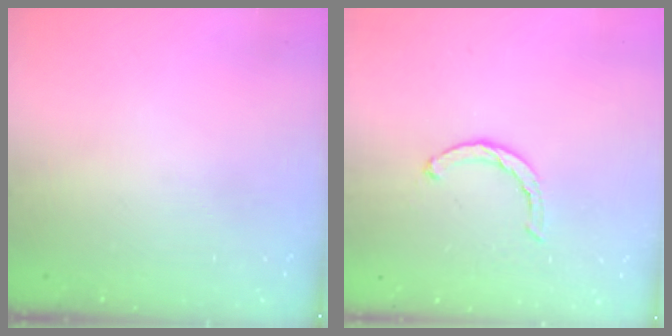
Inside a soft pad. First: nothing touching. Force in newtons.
{"total": 2.7, "press": 2.7, "slide": 0.4}